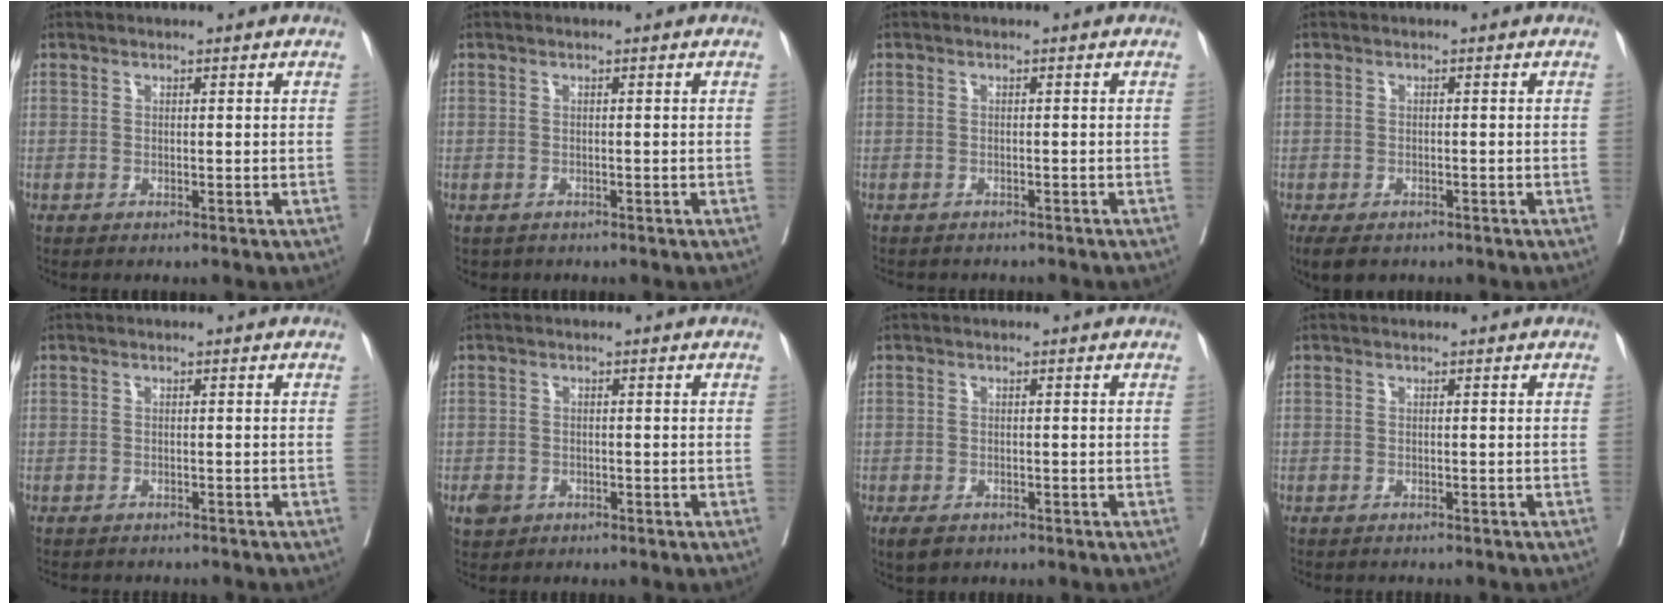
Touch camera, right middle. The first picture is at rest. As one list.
[{"total": 1.3, "force": [-0.9, 0.9, 0.1], "torque": [-0.009, -0.001, -0.011]}, {"total": 5.4, "force": [-4.9, 1.7, 1.6], "torque": [-0.019, -0.002, -0.061]}, {"total": 5.1, "force": [-3.8, 2.4, 2.4], "torque": [-0.034, -0.008, -0.055]}, {"total": 6.0, "force": [-5.4, 1.8, 1.9], "torque": [-0.022, -0.002, -0.067]}, {"total": 2.5, "force": [-1.3, 2.0, 0.7], "torque": [-0.013, 0.004, -0.019]}, {"total": 2.7, "force": [-1.9, 1.5, 1.3], "torque": [-0.023, -0.004, -0.026]}, {"total": 3.2, "force": [-3.0, 0.7, 1.0], "torque": [-0.015, -0.004, -0.037]}]